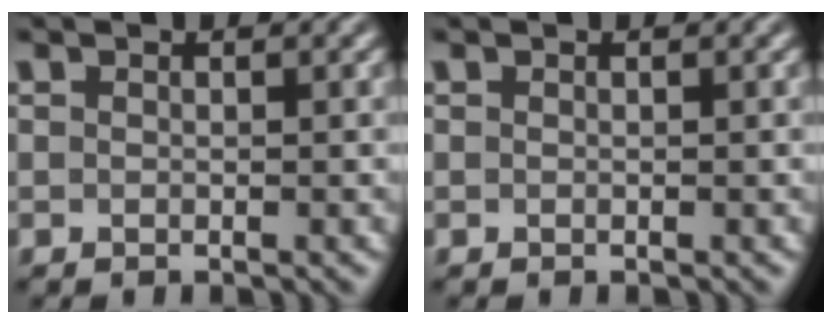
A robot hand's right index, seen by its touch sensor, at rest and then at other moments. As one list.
[{"total": 0.0}]